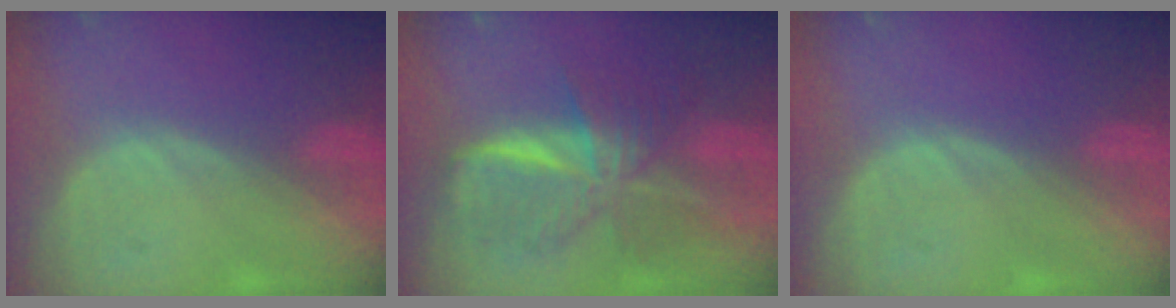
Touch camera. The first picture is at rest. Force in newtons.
{"total": 9.4, "press": 9.4, "slide": 0.7}
{"total": 0.0}